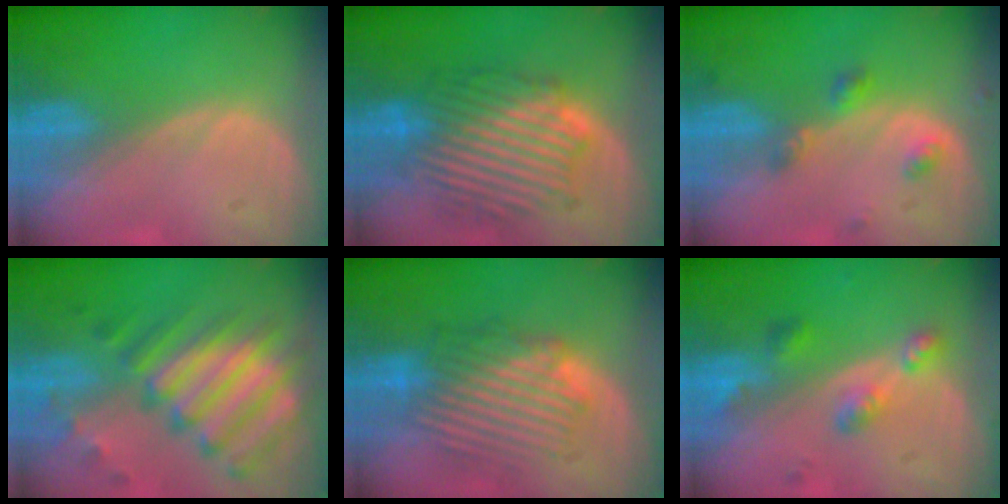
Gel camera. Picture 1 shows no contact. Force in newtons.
{"total": 10.0, "press": 10.0, "slide": 0.5}
{"total": 3.5, "press": 3.5, "slide": 0.5}
{"total": 12.2, "press": 10.5, "slide": 6.1}
{"total": 8.5, "press": 8.2, "slide": 2.5}
{"total": 5.3, "press": 4.8, "slide": 2.2}